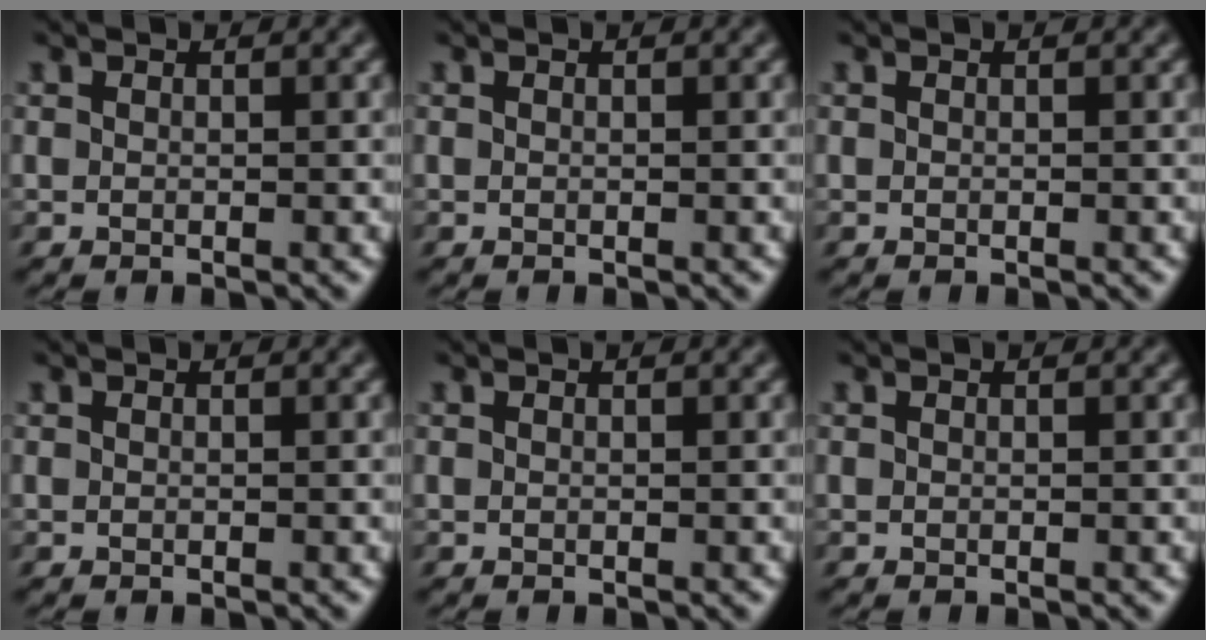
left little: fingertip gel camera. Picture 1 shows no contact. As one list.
[{"total": 0.0}, {"total": 0.0}, {"total": 0.0}, {"total": 0.0}, {"total": 0.0}]